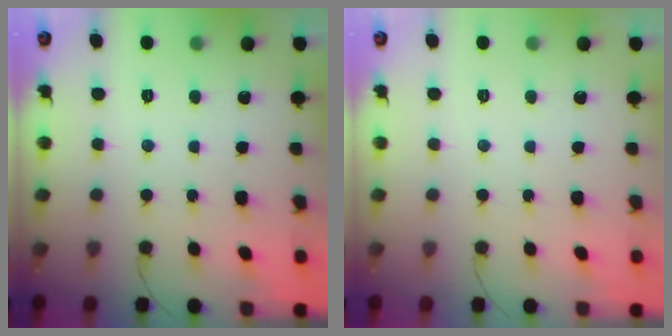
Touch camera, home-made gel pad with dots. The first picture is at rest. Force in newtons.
{"total": 0.0}